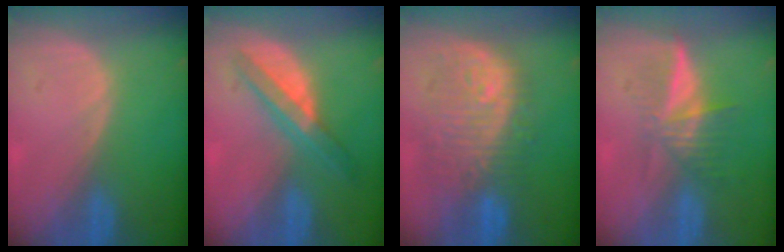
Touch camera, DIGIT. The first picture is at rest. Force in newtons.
{"total": 6.6, "press": 5.7, "slide": 3.4}
{"total": 11.0, "press": 10.5, "slide": 3.3}
{"total": 6.1, "press": 5.3, "slide": 3.0}